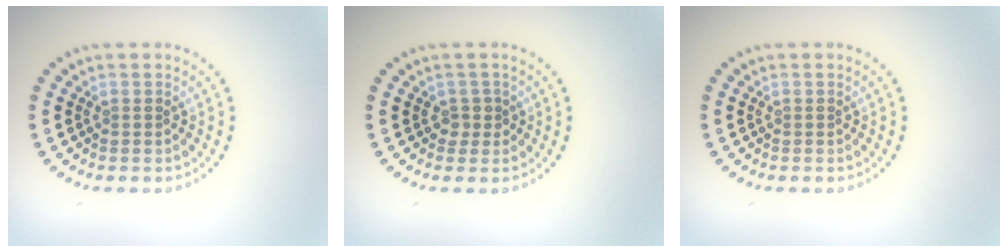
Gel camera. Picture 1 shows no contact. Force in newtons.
{"total": 1.3, "press": 1.0, "slide": 0.8}
{"total": 0.0}